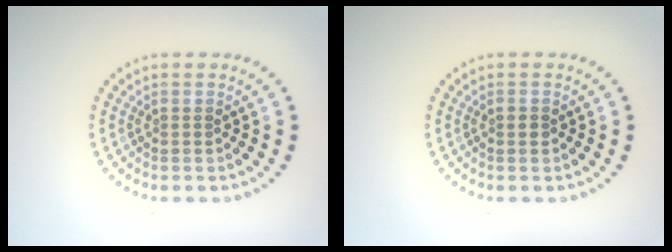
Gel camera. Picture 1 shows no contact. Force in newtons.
{"total": 0.9, "press": 0.9, "slide": 0.0}